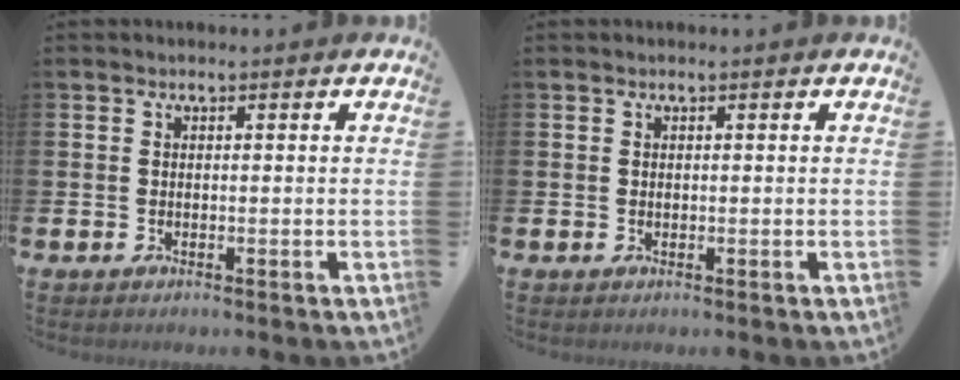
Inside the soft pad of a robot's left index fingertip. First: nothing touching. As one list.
[{"total": 0.0}]